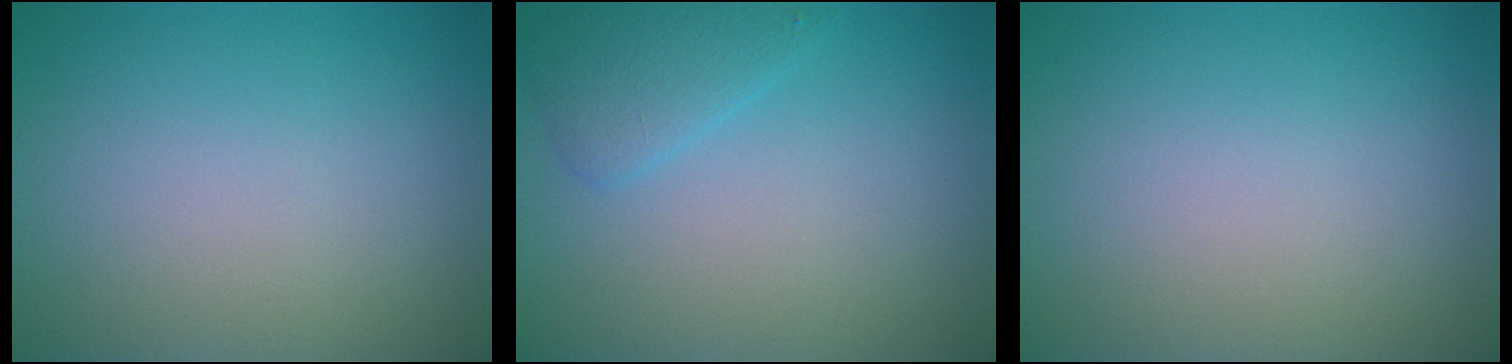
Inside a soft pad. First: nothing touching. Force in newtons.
{"total": 2.1, "press": 2.0, "slide": 0.2}
{"total": 0.0}